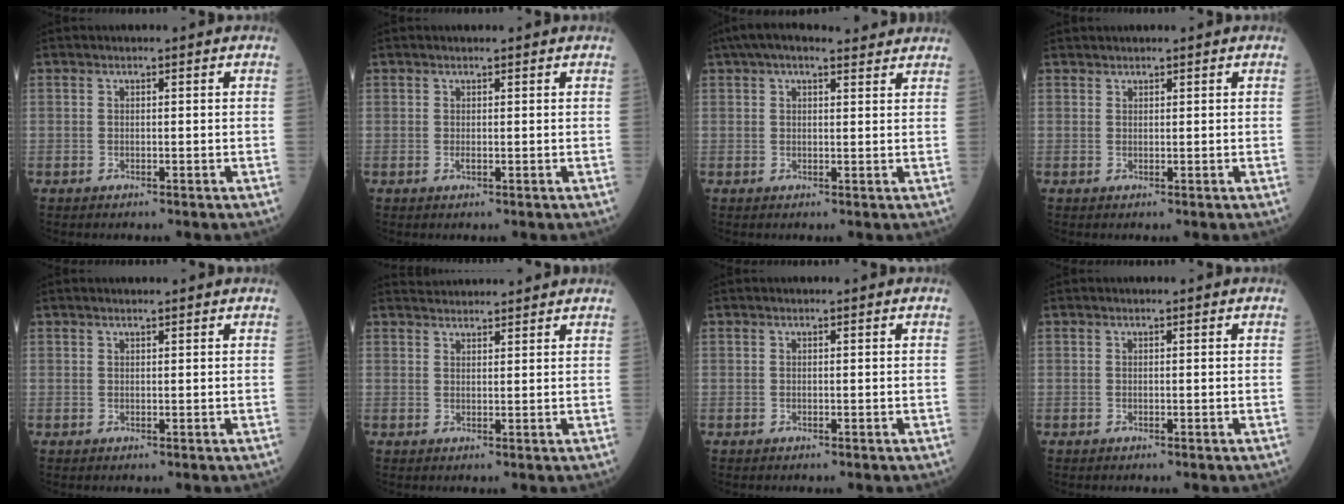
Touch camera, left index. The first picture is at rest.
{"total": 0.6, "force": [0.3, 0.1, 0.5], "torque": [-0.014, 0.002, 0.004]}
{"total": 8.6, "force": [7.2, 2.4, 4.1], "torque": [-0.066, 0.041, 0.104]}
{"total": 0.6, "force": [0.6, 0.1, -0.2], "torque": [0.002, 0.002, 0.012]}
{"total": 0.9, "force": [0.8, -0.1, 0.3], "torque": [-0.009, 0.007, 0.016]}
{"total": 5.2, "force": [5.1, 0.5, 0.7], "torque": [-0.011, 0.032, 0.075]}
{"total": 0.0}
{"total": 0.0}